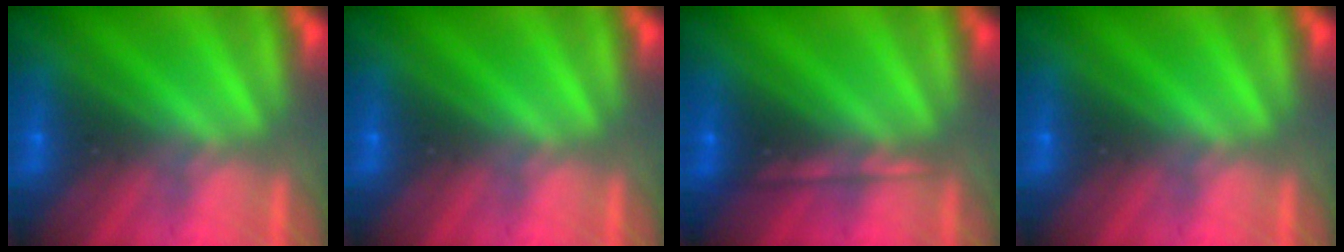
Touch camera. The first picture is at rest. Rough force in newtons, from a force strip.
{"total": 0.0}
{"total": 2.1}
{"total": 0.0}